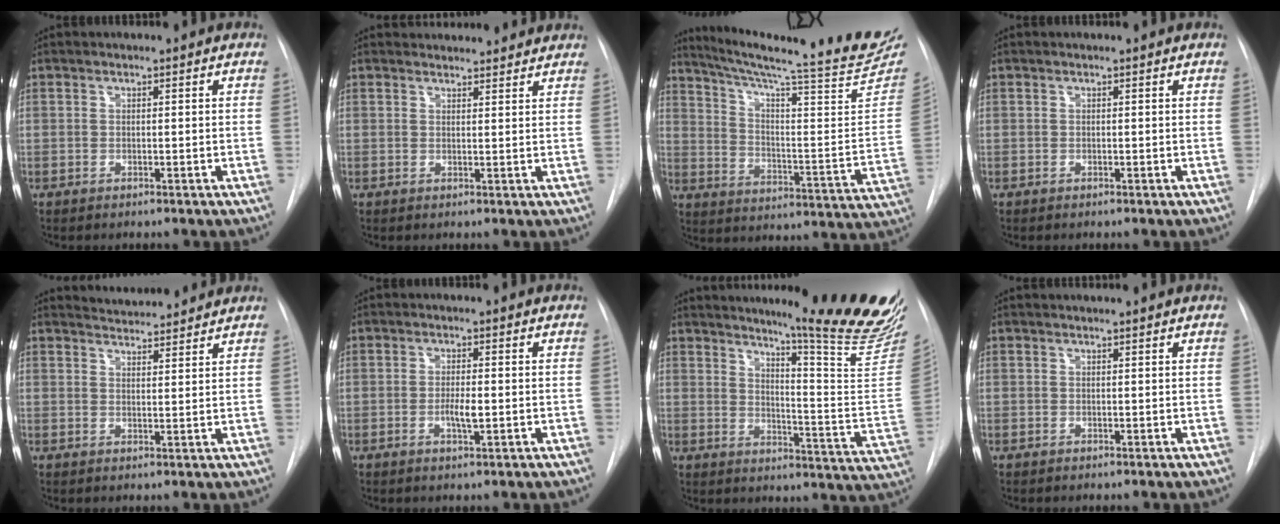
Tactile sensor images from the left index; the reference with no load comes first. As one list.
[{"total": 7.4, "force": [7.1, 1.7, 1.0], "torque": [-0.002, 0.021, 0.076]}, {"total": 23.9, "force": [21.4, -0.5, 10.8], "torque": [-0.162, -0.102, 0.290]}, {"total": 0.0}, {"total": 7.1, "force": [7.0, 0.8, 1.2], "torque": [-0.024, 0.012, 0.093]}, {"total": 2.5, "force": [-0.4, 0.4, 2.5], "torque": [-0.046, -0.002, -0.006]}, {"total": 21.1, "force": [18.0, -0.9, 10.8], "torque": [-0.143, -0.121, 0.220]}, {"total": 2.4, "force": [2.4, -0.1, 0.5], "torque": [-0.008, 0.012, 0.026]}]